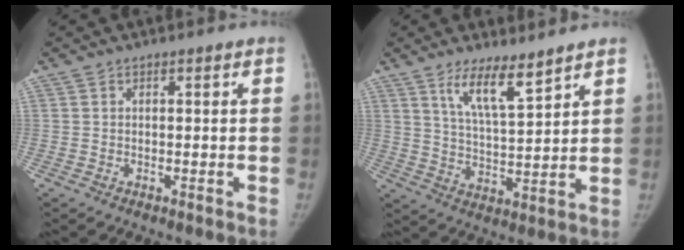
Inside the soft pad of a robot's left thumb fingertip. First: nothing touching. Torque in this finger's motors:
{"motor_torque": [0.24, 0.11, 1.01, -0.53, 0.07]}